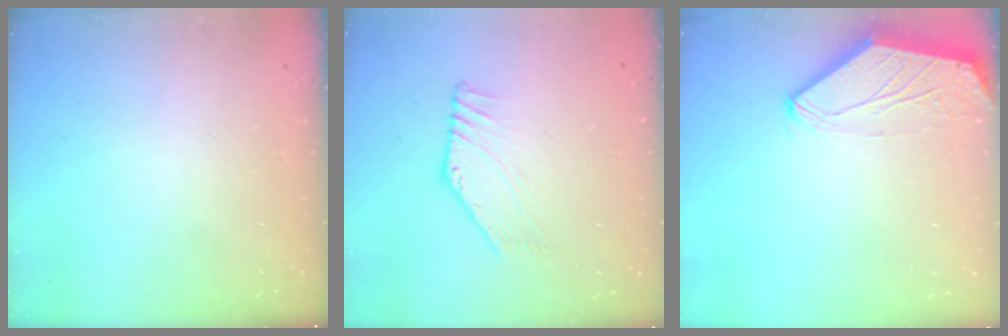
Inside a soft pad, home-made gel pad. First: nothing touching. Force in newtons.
{"total": 2.9, "press": 2.9, "slide": 0.3}
{"total": 0.0}